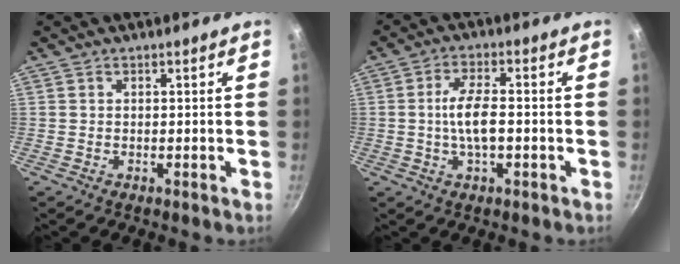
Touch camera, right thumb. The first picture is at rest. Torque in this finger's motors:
{"motor_torque": [1.28, 0.98, 1.22, -0.48, 0.45]}